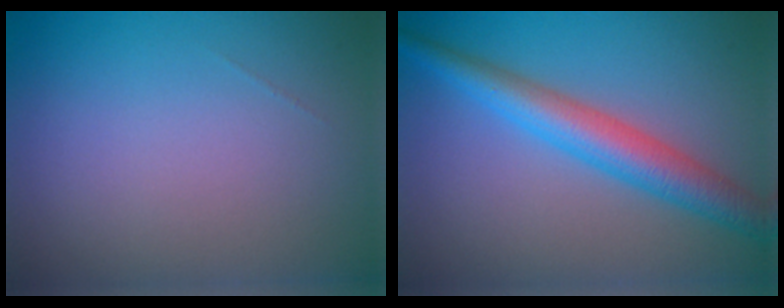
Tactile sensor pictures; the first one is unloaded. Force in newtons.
{"total": 5.0, "press": 5.0, "slide": 0.0}